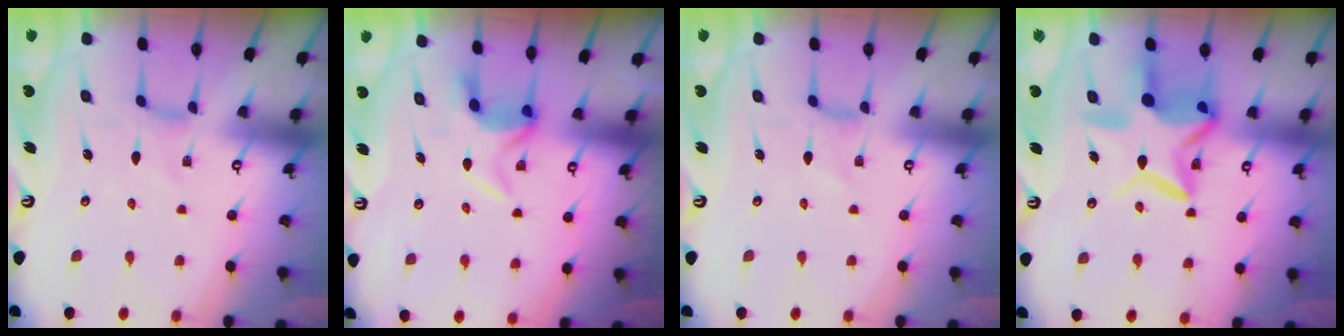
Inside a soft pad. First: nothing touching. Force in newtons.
{"total": 5.5, "press": 5.2, "slide": 1.8}
{"total": 0.0}
{"total": 16.0, "press": 16.0, "slide": 1.7}